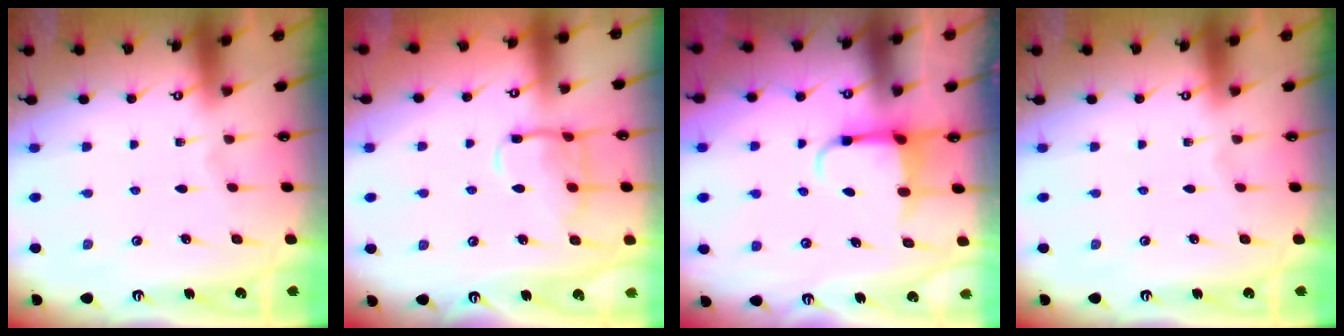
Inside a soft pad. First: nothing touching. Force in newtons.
{"total": 11.3, "press": 11.3, "slide": 0.9}
{"total": 4.4, "press": 4.3, "slide": 0.9}
{"total": 0.0}